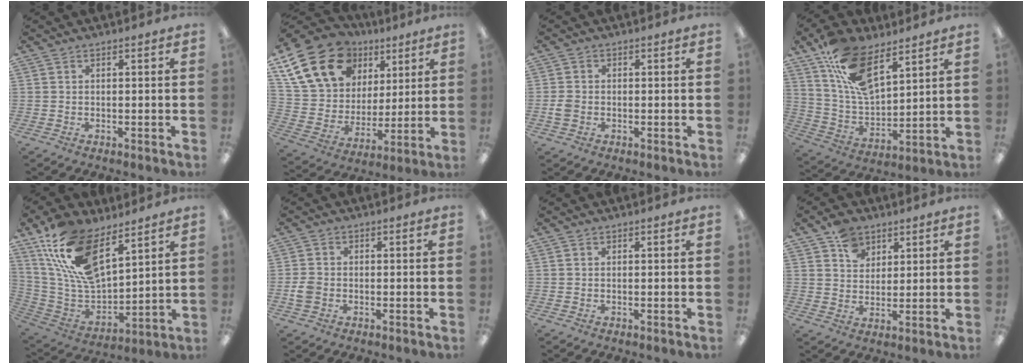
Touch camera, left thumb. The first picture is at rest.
{"total": 20.4, "force": [10.4, 14.8, 9.5], "torque": [-0.191, -0.030, 0.204]}
{"total": 2.7, "force": [-0.8, 2.1, 1.5], "torque": [-0.024, 0.006, -0.014]}
{"total": 16.4, "force": [9.6, 7.9, 10.7], "torque": [-0.204, -0.036, 0.177]}
{"total": 19.6, "force": [10.7, 9.7, 13.3], "torque": [-0.275, -0.047, 0.197]}
{"total": 3.3, "force": [-1.0, 2.6, 1.8], "torque": [-0.027, 0.007, -0.017]}
{"total": 0.0}
{"total": 7.1, "force": [4.4, 5.1, 2.2], "torque": [-0.039, -0.006, 0.082]}